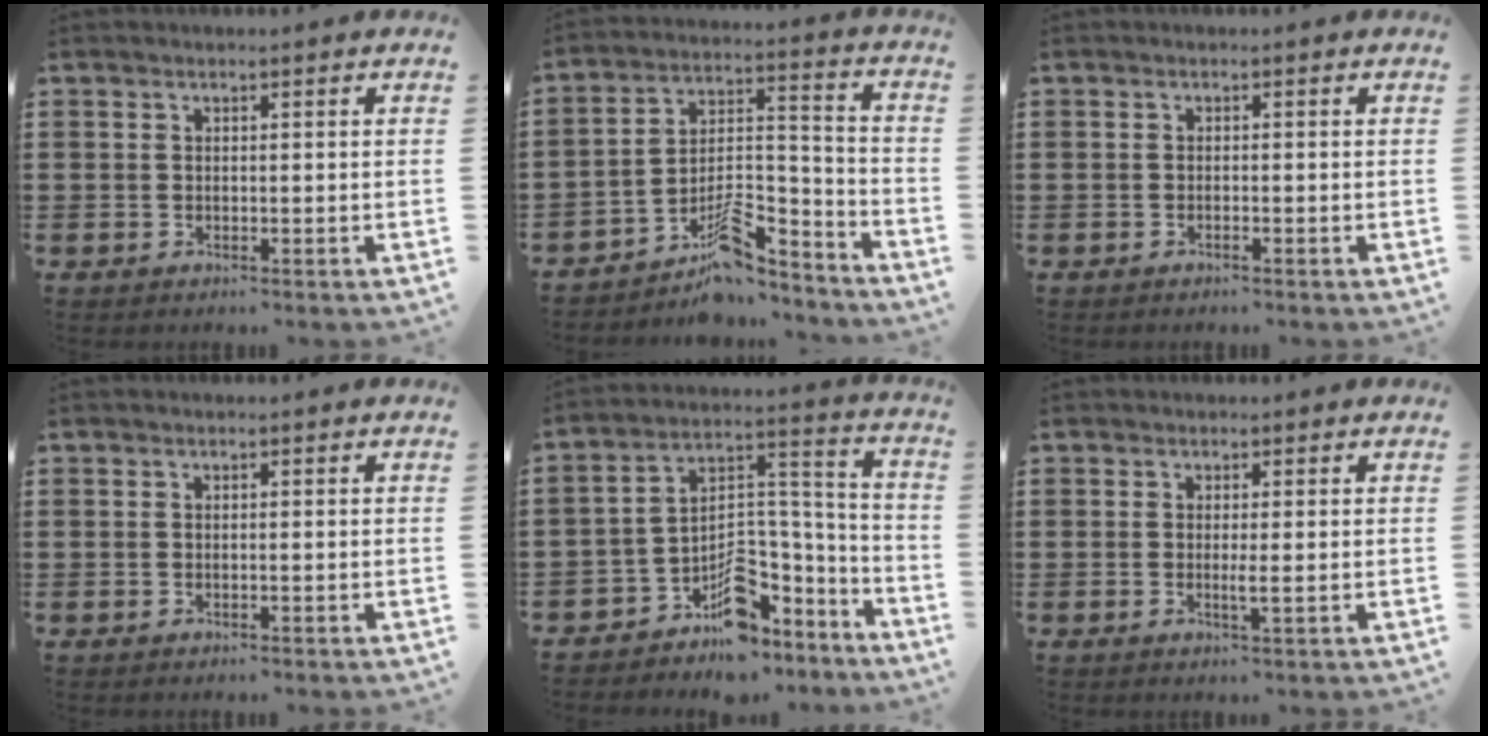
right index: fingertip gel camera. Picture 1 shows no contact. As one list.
[{"total": 10.2, "force": [-8.0, 3.7, 5.1], "torque": [-0.072, 0.025, -0.146]}, {"total": 0.5, "force": [-0.4, -0.1, 0.3], "torque": [-0.007, -0.003, -0.008]}, {"total": 0.0}, {"total": 7.3, "force": [-5.2, 4.4, 2.6], "torque": [-0.041, -0.002, -0.091]}, {"total": 1.5, "force": [-0.2, -0.2, 1.5], "torque": [-0.028, -0.006, -0.004]}]